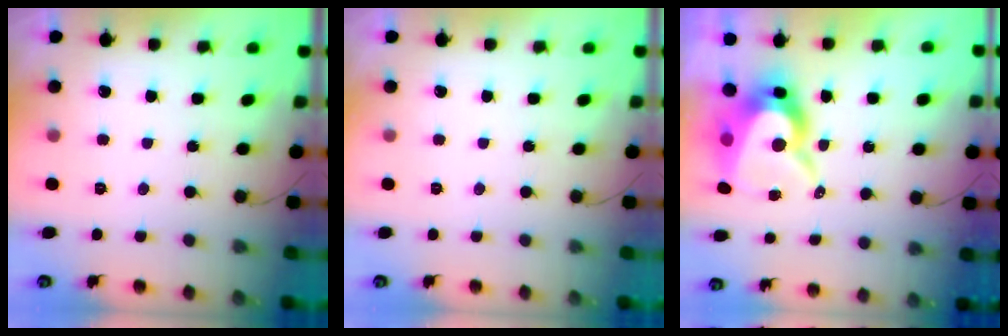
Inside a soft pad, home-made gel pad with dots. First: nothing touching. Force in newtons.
{"total": 0.0}
{"total": 12.5, "press": 12.5, "slide": 1.0}